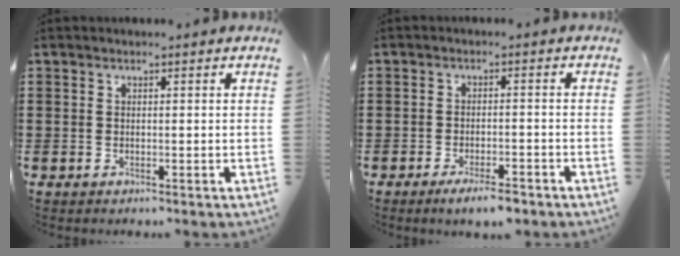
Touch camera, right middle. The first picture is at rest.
{"total": 3.2, "force": [-2.4, 0.5, 2.0], "torque": [-0.039, 0.001, -0.045]}